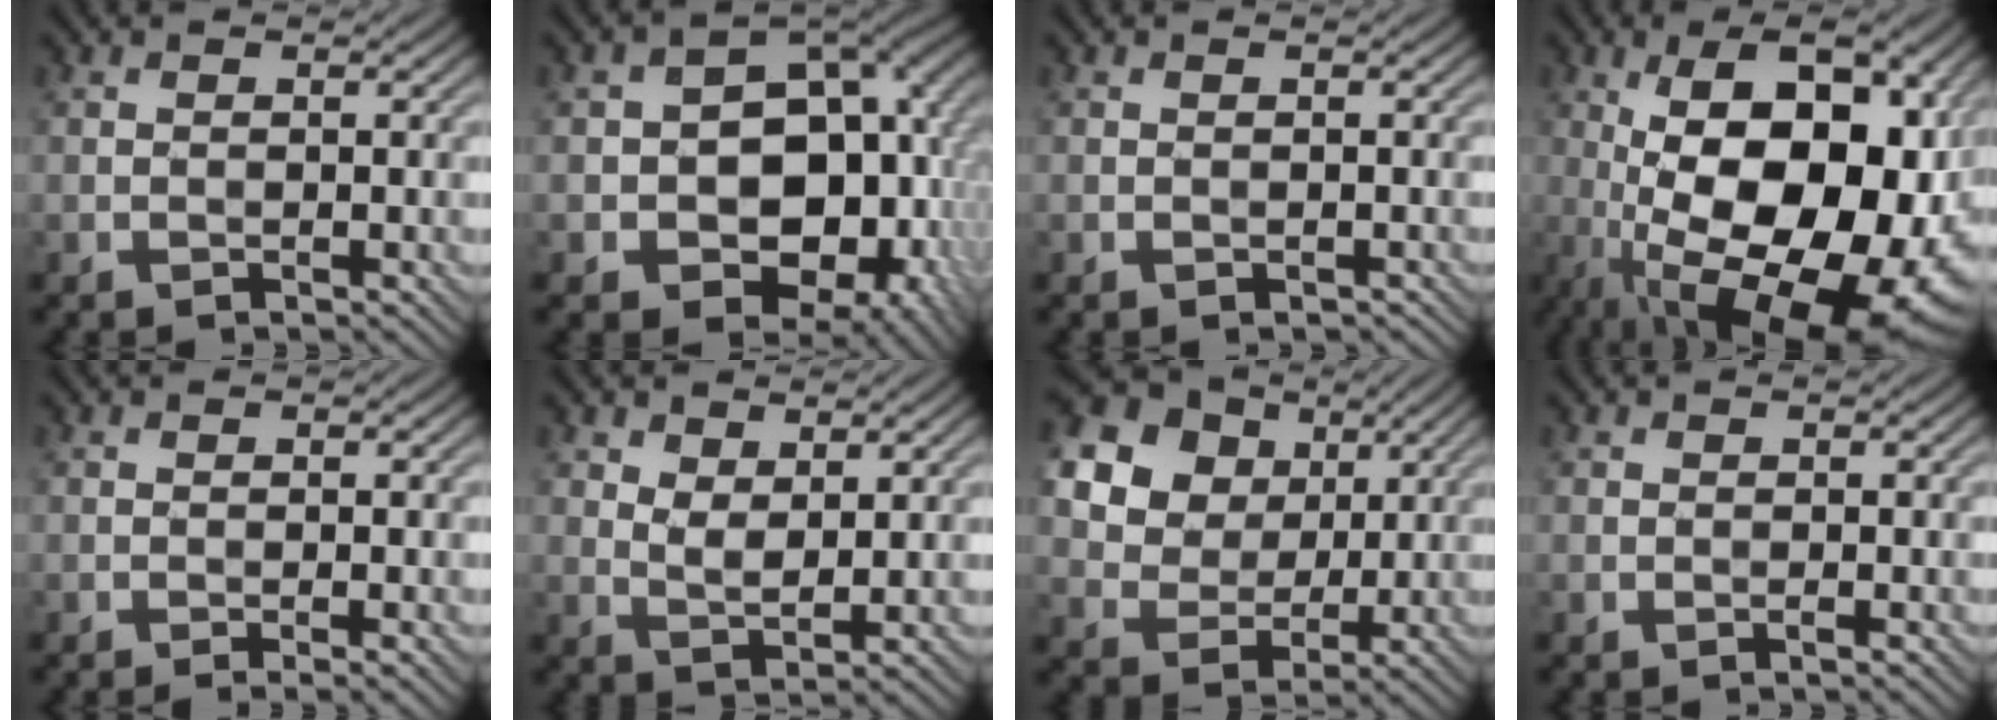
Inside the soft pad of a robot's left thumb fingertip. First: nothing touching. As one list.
[{"total": 15.5, "force": [-1.4, 11.3, 10.4], "torque": [-0.131, -0.022, -0.005]}, {"total": 0.0}, {"total": 21.9, "force": [-2.9, 10.6, 18.9], "torque": [-0.269, 0.009, -0.041]}, {"total": 1.0, "force": [-0.3, 0.0, 1.0], "torque": [-0.022, 0.002, -0.008]}, {"total": 3.8, "force": [2.5, 1.9, 2.2], "torque": [-0.051, -0.002, 0.050]}, {"total": 21.0, "force": [10.3, 16.0, 8.9], "torque": [-0.268, 0.037, 0.216]}, {"total": 0.0}]